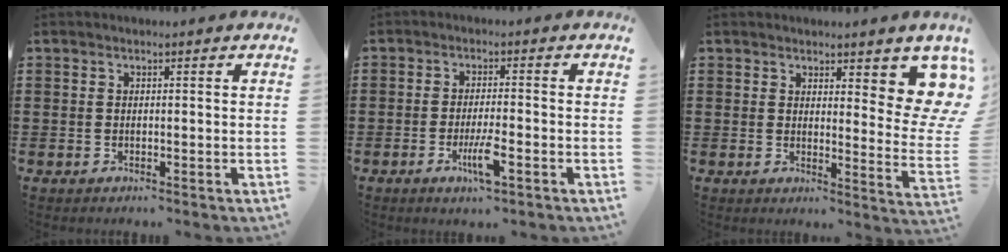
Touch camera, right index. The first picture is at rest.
{"total": 5.1, "force": [-2.3, 0.7, 4.5], "torque": [-0.094, -0.013, -0.043]}
{"total": 6.6, "force": [5.1, 1.8, 3.8], "torque": [-0.052, -0.027, 0.087]}